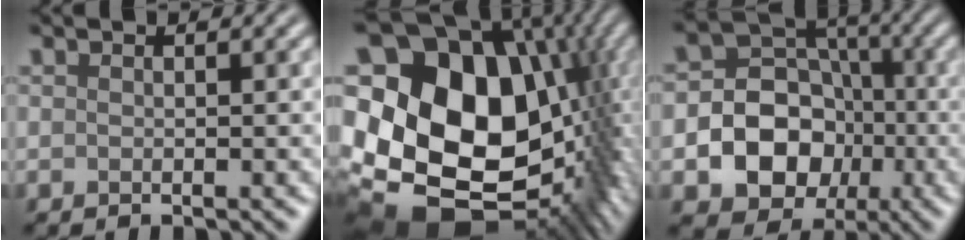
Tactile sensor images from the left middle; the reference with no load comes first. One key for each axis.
{"total": 20.9, "fx": -0.5, "fy": 16.3, "fz": 13.0, "tx": -0.222, "ty": -0.033, "tz": 0.034}
{"total": 9.4, "fx": -2.3, "fy": 8.0, "fz": 4.4, "tx": -0.057, "ty": 0.002, "tz": -0.067}